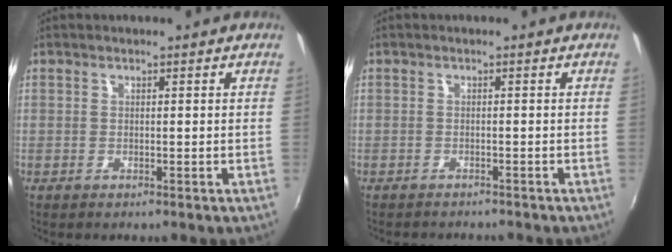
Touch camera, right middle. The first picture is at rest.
{"total": 3.0, "force": [-2.8, 0.6, 0.7], "torque": [-0.022, -0.012, -0.042]}